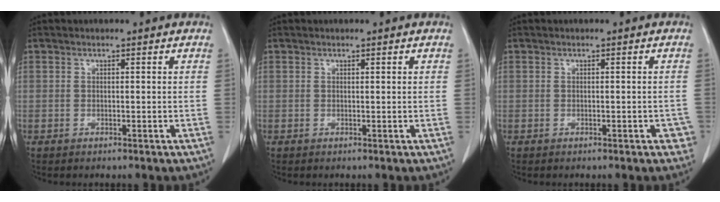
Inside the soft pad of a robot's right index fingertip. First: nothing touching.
{"total": 0.0}
{"total": 2.2, "force": [-0.8, 0.9, 1.9], "torque": [-0.014, 0.006, -0.006]}